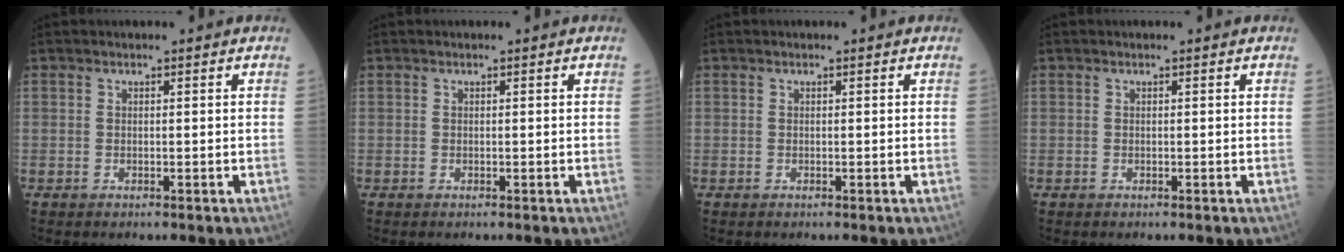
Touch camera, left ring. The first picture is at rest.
{"total": 0.0}
{"total": 0.0}
{"total": 0.0}